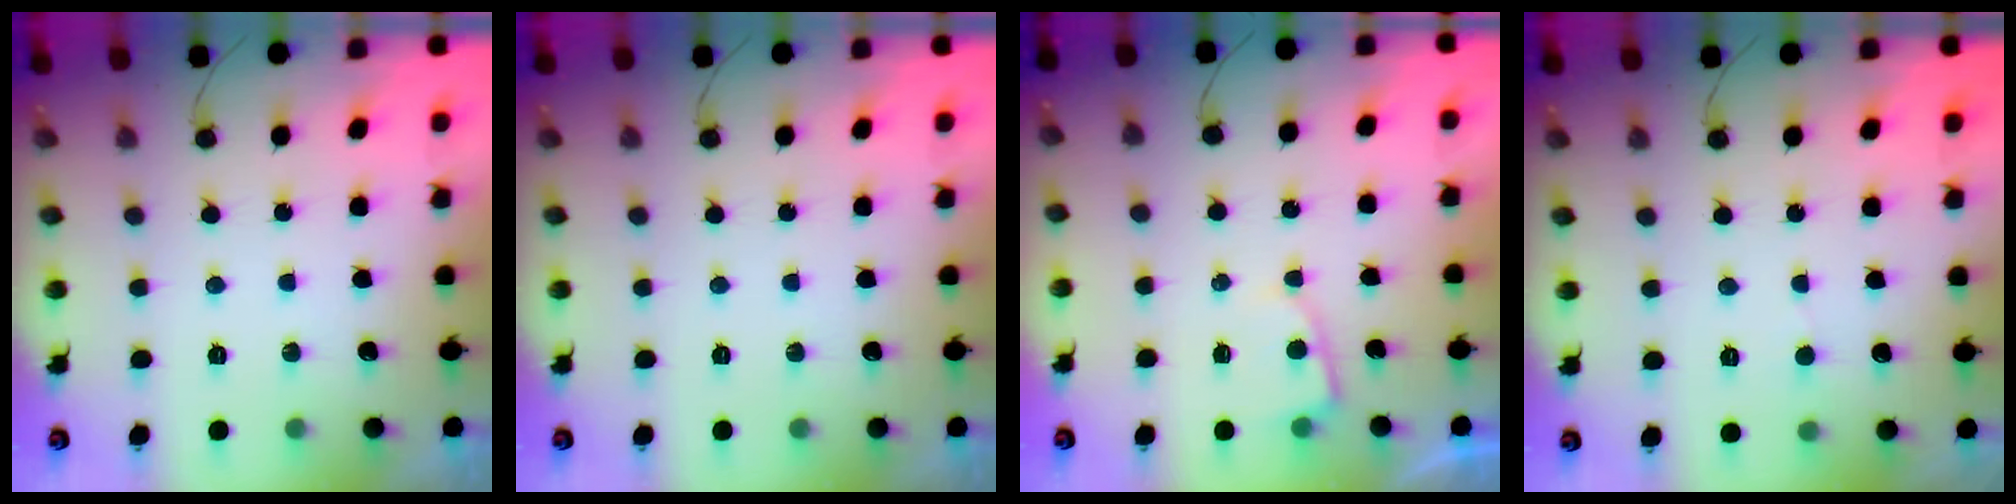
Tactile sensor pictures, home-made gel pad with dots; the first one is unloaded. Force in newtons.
{"total": 0.0}
{"total": 2.6, "press": 2.6, "slide": 0.2}
{"total": 2.4, "press": 2.4, "slide": 0.3}